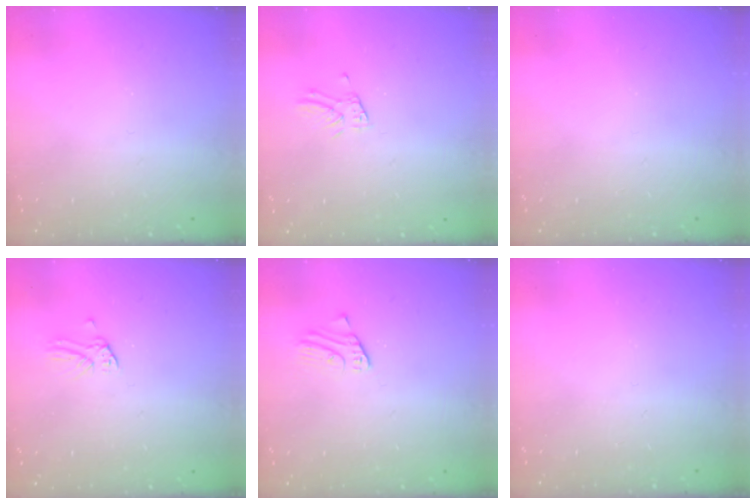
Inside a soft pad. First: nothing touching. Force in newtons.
{"total": 2.4, "press": 2.4, "slide": 0.3}
{"total": 0.0}
{"total": 0.0}
{"total": 1.5, "press": 1.5, "slide": 0.1}
{"total": 0.0}